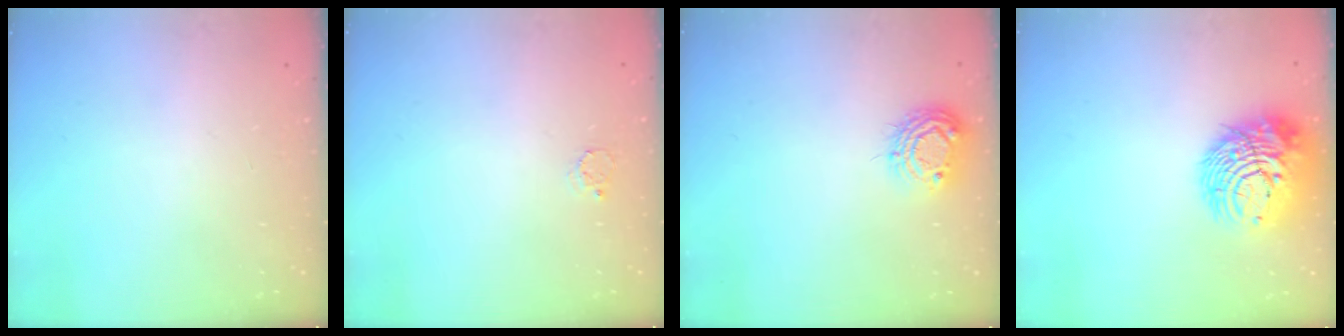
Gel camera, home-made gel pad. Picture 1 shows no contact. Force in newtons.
{"total": 2.3, "press": 2.3, "slide": 0.2}
{"total": 8.6, "press": 8.6, "slide": 0.7}
{"total": 14.9, "press": 14.8, "slide": 1.7}